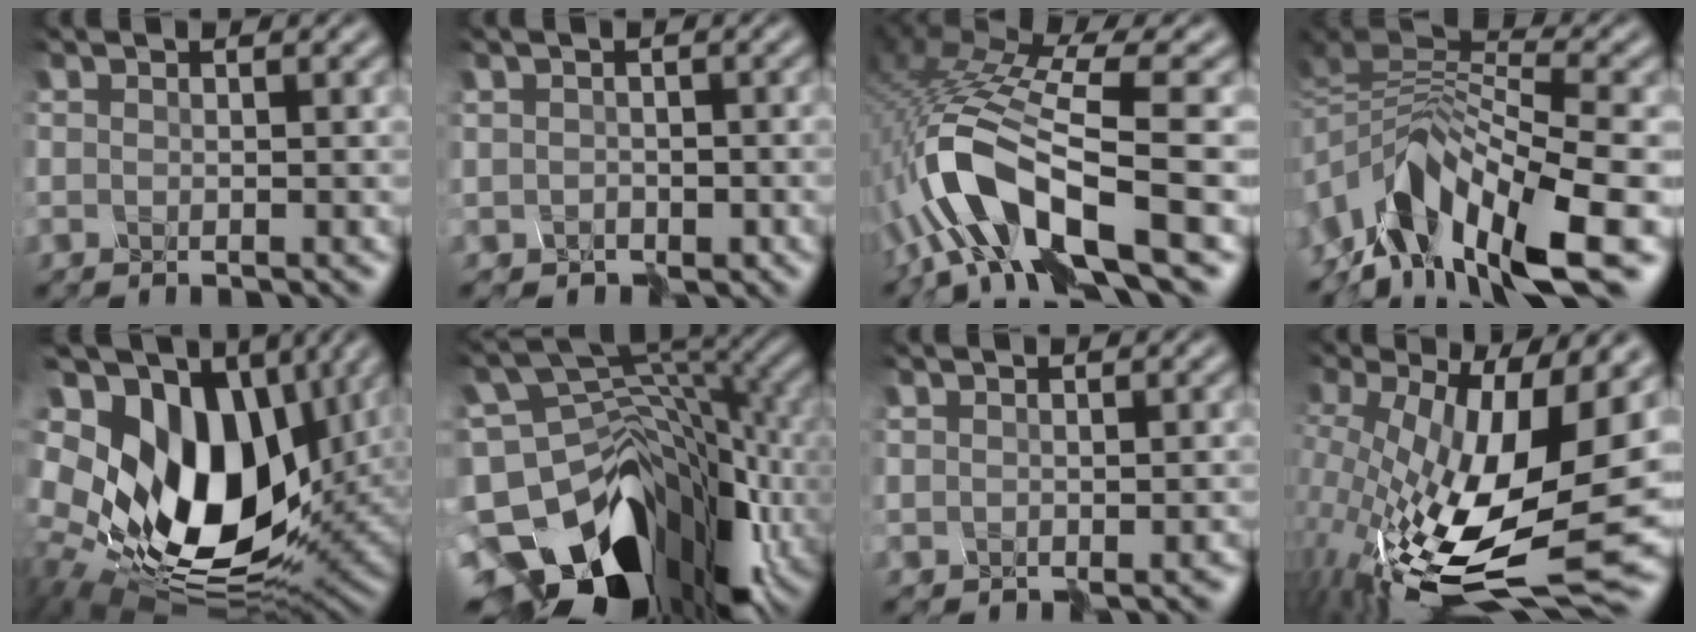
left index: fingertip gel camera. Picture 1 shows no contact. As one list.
[{"total": 1.9, "force": [-0.4, 1.9, 0.0], "torque": [0.007, -0.003, -0.011]}, {"total": 8.5, "force": [-3.3, 2.7, 7.3], "torque": [-0.154, 0.025, -0.074]}, {"total": 7.2, "force": [-3.6, 3.5, 5.1], "torque": [-0.099, 0.011, -0.073]}, {"total": 17.7, "force": [5.3, 11.7, 12.2], "torque": [-0.247, 0.024, 0.089]}, {"total": 14.2, "force": [-7.8, 9.5, 7.2], "torque": [-0.138, -0.008, -0.125]}, {"total": 1.4, "force": [0.0, 1.4, 0.4], "torque": [0.011, -0.003, 0.000]}, {"total": 14.4, "force": [-1.9, 6.6, 12.7], "torque": [-0.256, -0.029, -0.032]}]